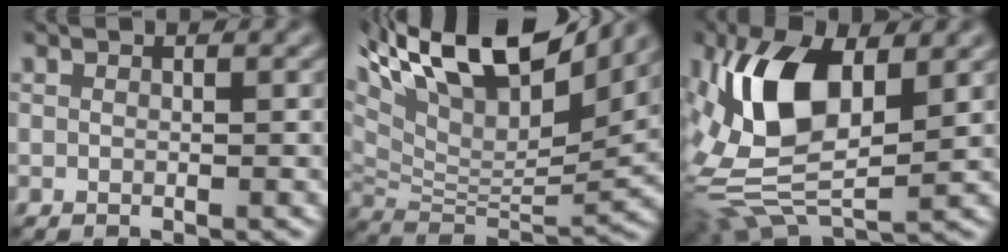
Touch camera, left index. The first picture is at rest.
{"total": 14.6, "force": [9.6, 5.4, 9.6], "torque": [-0.188, 0.039, 0.167]}
{"total": 10.9, "force": [1.8, 5.6, 9.2], "torque": [-0.193, 0.002, 0.025]}